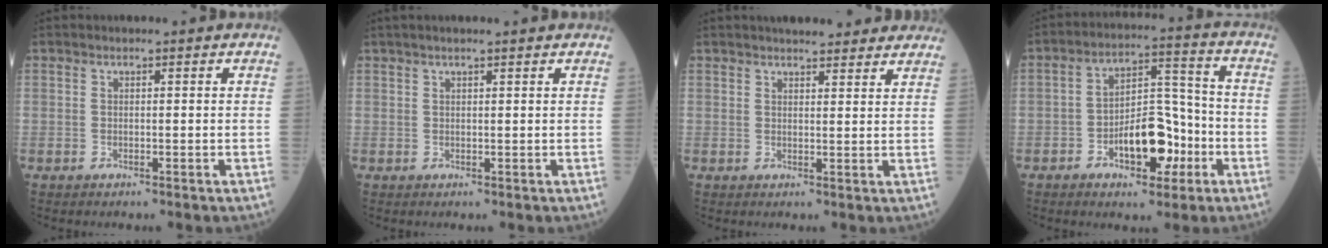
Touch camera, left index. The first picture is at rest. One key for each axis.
{"total": 4.3, "fx": 3.4, "fy": 0.1, "fz": 2.6, "tx": -0.038, "ty": 0.028, "tz": 0.053}
{"total": 9.6, "fx": 8.4, "fy": 2.2, "fz": 4.0, "tx": -0.042, "ty": 0.014, "tz": 0.096}
{"total": 10.2, "fx": -4.3, "fy": 4.9, "fz": 7.8, "tx": -0.135, "ty": 0.019, "tz": -0.069}